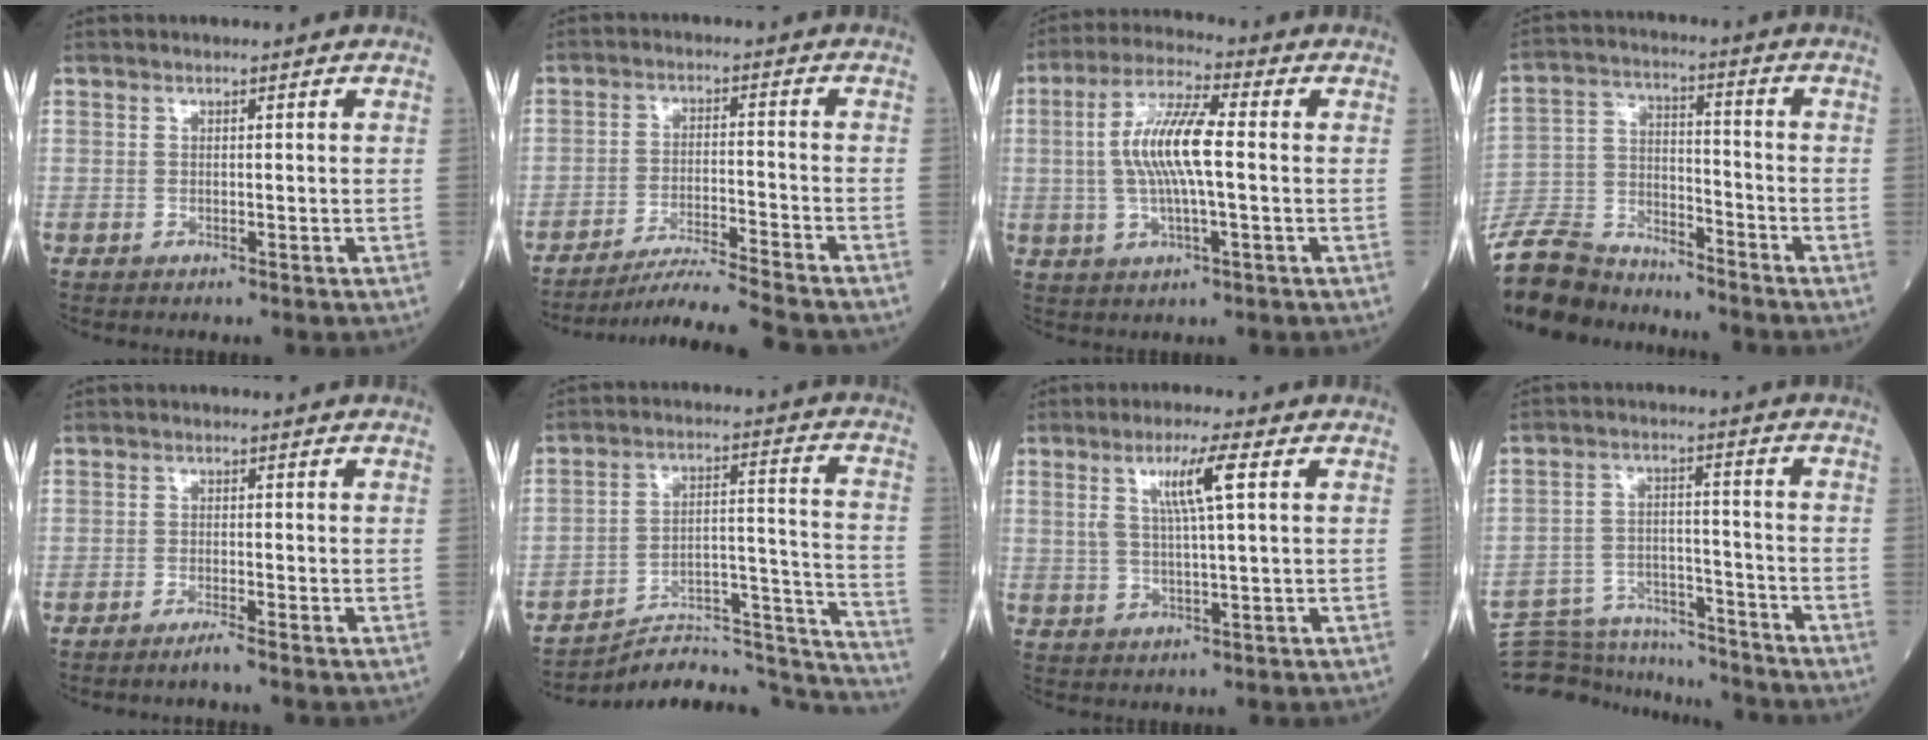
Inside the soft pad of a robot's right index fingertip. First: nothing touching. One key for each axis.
{"total": 11.2, "fx": -10.3, "fy": -1.5, "fz": 4.2, "tx": -0.061, "ty": -0.021, "tz": -0.172}
{"total": 10.0, "fx": 0.3, "fy": 1.7, "fz": 9.8, "tx": -0.199, "ty": 0.009, "tz": 0.001}
{"total": 11.7, "fx": -11.1, "fy": 3.1, "fz": 1.8, "tx": -0.040, "ty": 0.010, "tz": -0.211}
{"total": 1.3, "fx": -1.0, "fy": -0.4, "fz": 0.7, "tx": -0.012, "ty": 0.000, "tz": -0.019}
{"total": 21.2, "fx": -20.8, "fy": 1.7, "fz": 3.5, "tx": -0.012, "ty": 0.048, "tz": -0.293}
{"total": 6.0, "fx": 2.1, "fy": -0.2, "fz": 5.6, "tx": -0.107, "ty": 0.004, "tz": 0.042}
{"total": 13.6, "fx": -13.3, "fy": 2.5, "fz": 1.8, "tx": -0.028, "ty": 0.022, "tz": -0.203}